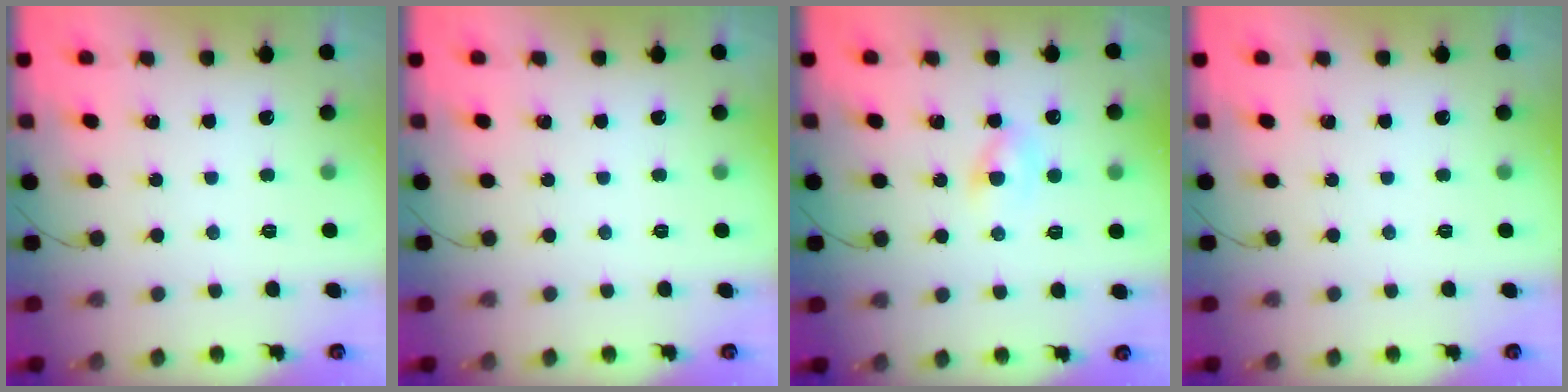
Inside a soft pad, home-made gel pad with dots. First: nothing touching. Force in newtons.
{"total": 0.0}
{"total": 2.4, "press": 2.2, "slide": 1.0}
{"total": 0.0}